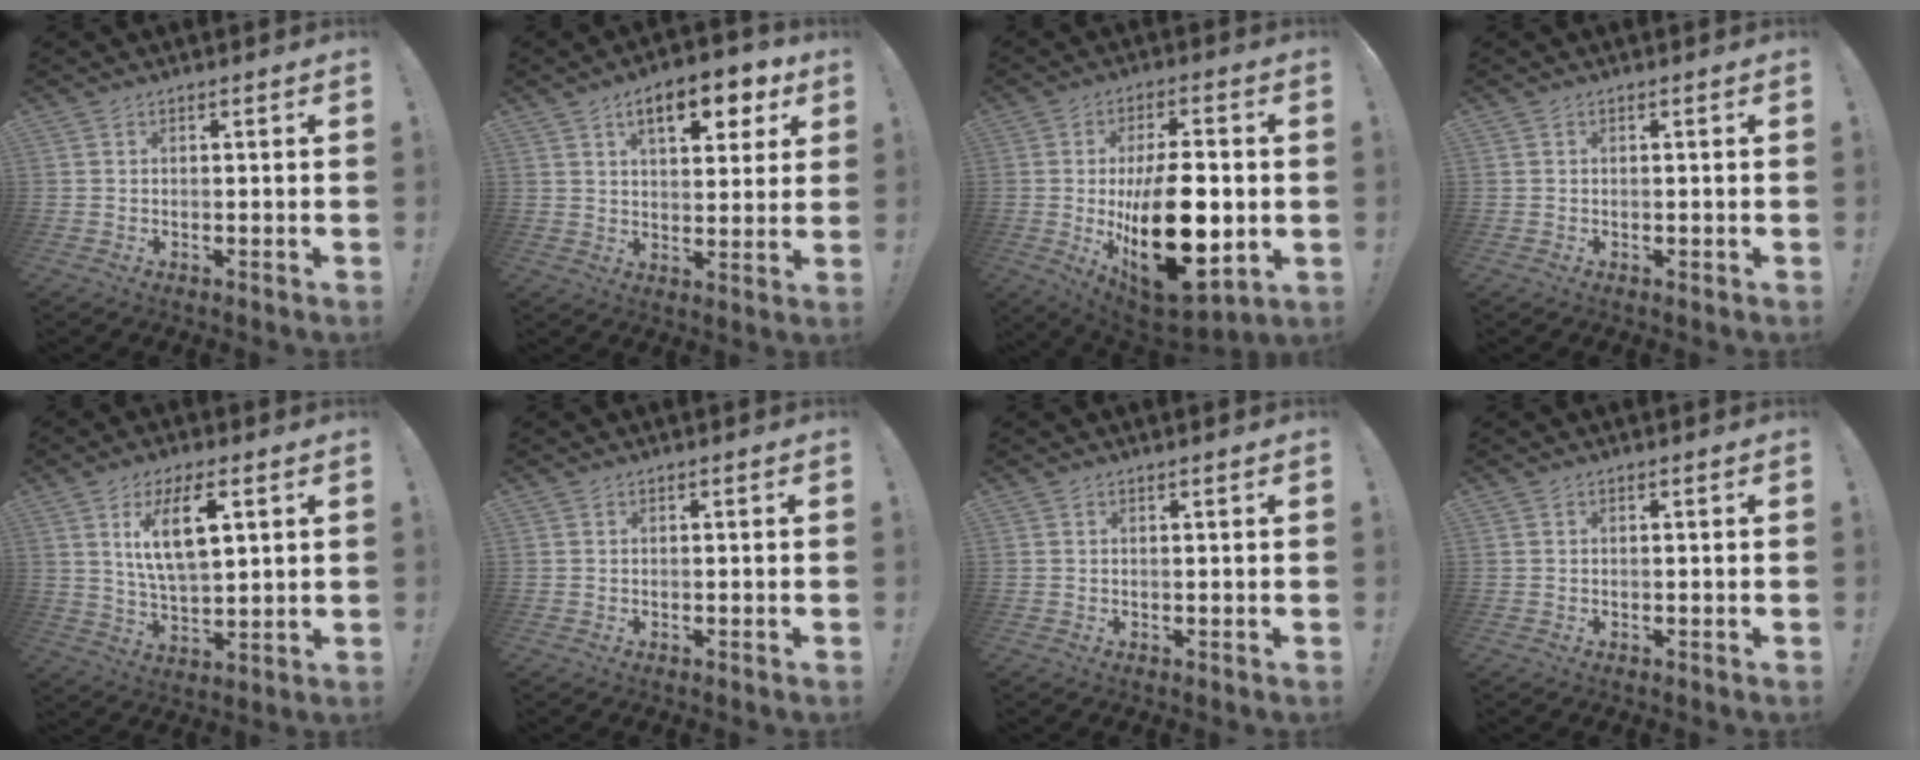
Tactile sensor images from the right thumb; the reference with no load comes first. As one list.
[{"total": 12.5, "force": [6.3, 5.5, 9.3], "torque": [-0.130, -0.025, 0.102]}, {"total": 25.9, "force": [-2.5, 13.0, 22.2], "torque": [-0.375, -0.011, -0.023]}, {"total": 0.0}, {"total": 12.2, "force": [5.0, 4.8, 10.0], "torque": [-0.187, -0.007, 0.081]}, {"total": 0.0}, {"total": 0.7, "force": [0.4, -0.2, 0.5], "torque": [-0.008, -0.001, 0.007]}, {"total": 0.0}]